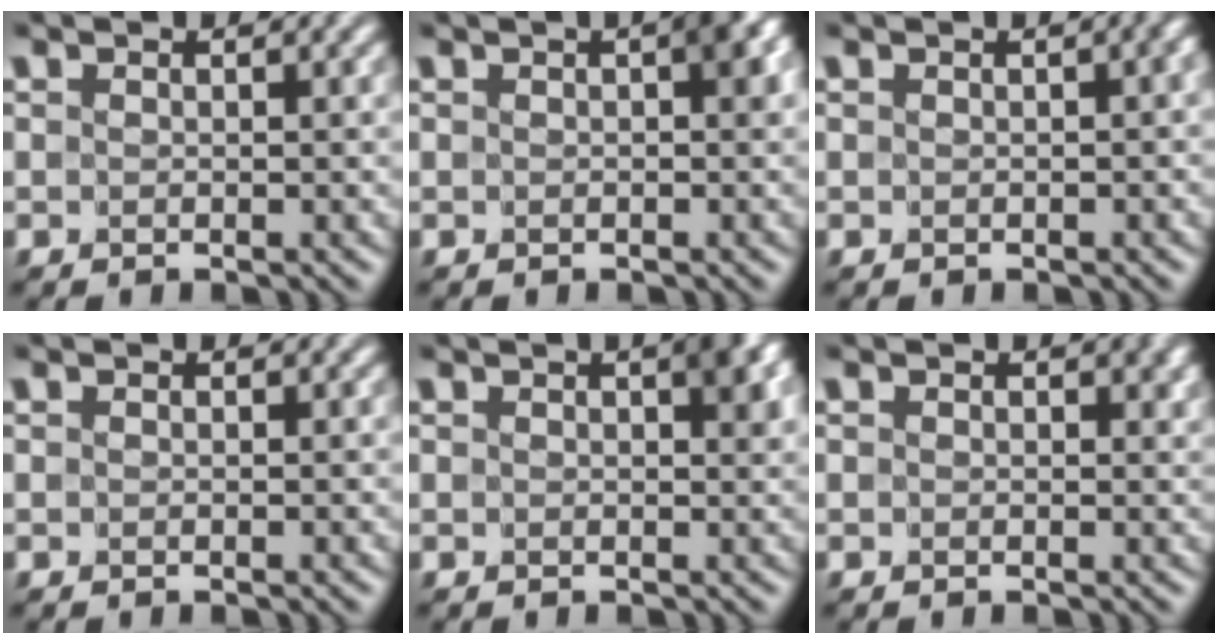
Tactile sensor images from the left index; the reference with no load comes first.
{"total": 2.0, "force": [0.2, 0.8, 1.8], "torque": [-0.016, 0.006, 0.002]}
{"total": 1.4, "force": [-0.1, 0.5, 1.3], "torque": [-0.010, 0.001, 0.006]}
{"total": 0.0}
{"total": 2.3, "force": [0.7, 0.9, 2.0], "torque": [-0.018, 0.005, 0.009]}
{"total": 1.2, "force": [0.4, 0.7, 0.8], "torque": [-0.007, -0.002, 0.007]}